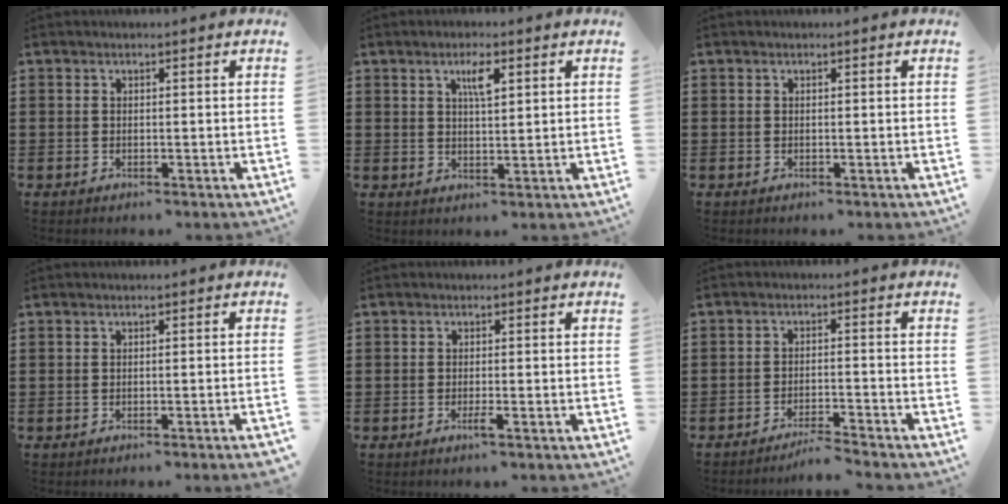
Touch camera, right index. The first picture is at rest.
{"total": 3.8, "force": [1.8, 1.0, 3.2], "torque": [-0.053, 0.002, 0.024]}
{"total": 0.0}
{"total": 1.0, "force": [-0.8, -0.2, 0.6], "torque": [-0.011, -0.002, -0.015]}
{"total": 1.4, "force": [-0.8, 0.0, 1.2], "torque": [-0.027, -0.005, -0.017]}
{"total": 3.4, "force": [-3.3, -0.6, 0.7], "torque": [-0.015, -0.007, -0.067]}